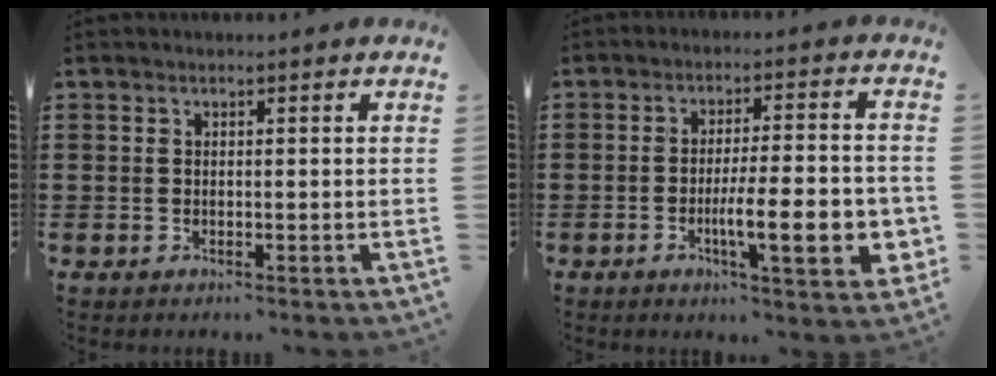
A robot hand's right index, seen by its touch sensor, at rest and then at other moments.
{"total": 10.8, "force": [-2.8, 2.4, 10.1], "torque": [-0.160, -0.011, -0.048]}